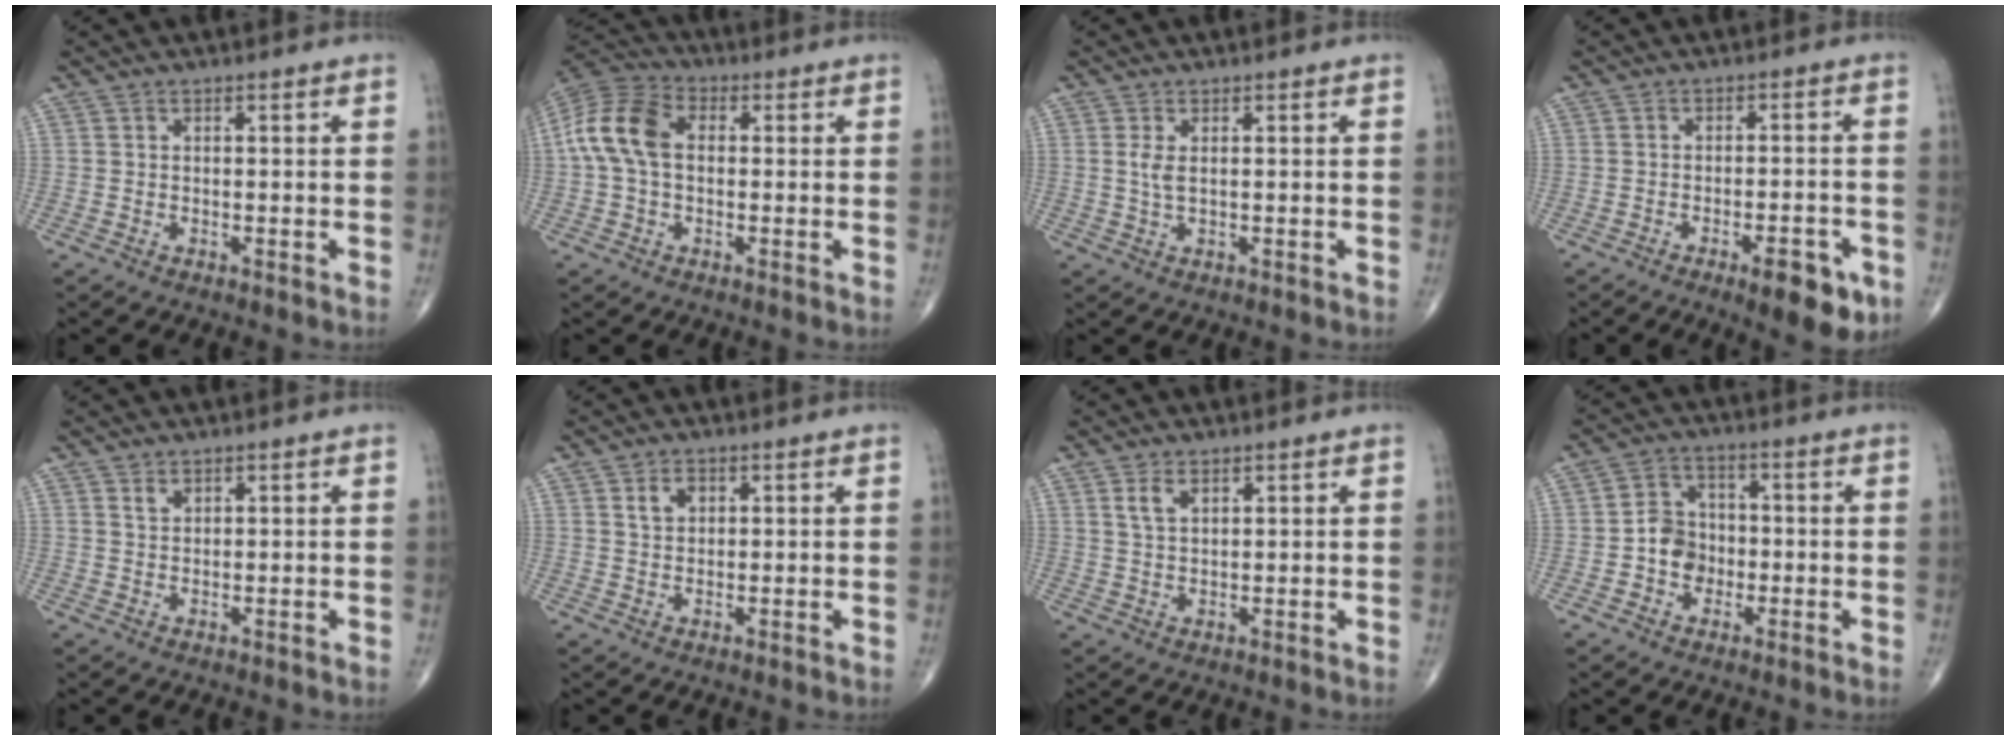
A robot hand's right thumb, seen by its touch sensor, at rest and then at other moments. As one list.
[{"total": 11.6, "force": [0.8, 7.7, 8.7], "torque": [-0.182, 0.032, 0.005]}, {"total": 2.2, "force": [0.5, 0.8, 2.0], "torque": [-0.048, -0.003, 0.014]}, {"total": 8.9, "force": [-4.5, 3.0, 7.0], "torque": [-0.080, 0.015, -0.056]}, {"total": 1.4, "force": [1.0, 0.9, 0.6], "torque": [-0.004, -0.005, 0.018]}, {"total": 2.9, "force": [1.2, 2.1, 1.7], "torque": [-0.020, -0.002, 0.022]}, {"total": 3.3, "force": [1.8, 1.8, 2.2], "torque": [-0.039, -0.006, 0.038]}, {"total": 6.6, "force": [-1.4, 5.7, 3.1], "torque": [-0.021, 0.020, -0.033]}]